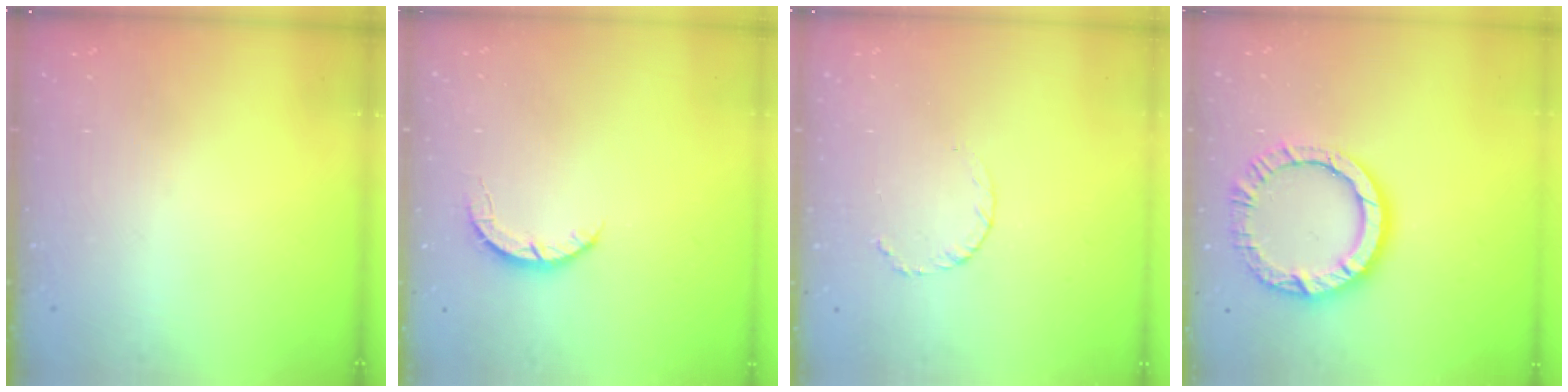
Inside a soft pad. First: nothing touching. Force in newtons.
{"total": 2.7, "press": 2.7, "slide": 0.4}
{"total": 3.5, "press": 3.5, "slide": 0.4}
{"total": 11.7, "press": 11.7, "slide": 1.2}